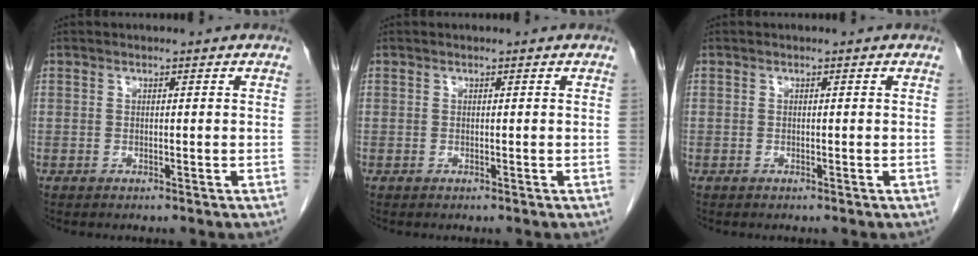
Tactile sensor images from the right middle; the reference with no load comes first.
{"total": 0.0}
{"total": 0.0}